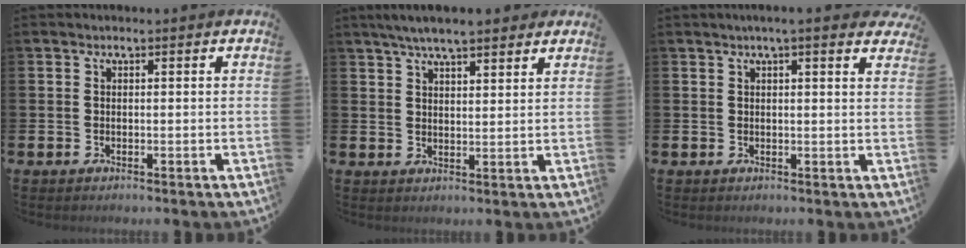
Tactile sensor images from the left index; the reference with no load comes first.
{"total": 5.5, "force": [5.0, 0.8, 2.1], "torque": [-0.051, -0.011, 0.090]}
{"total": 2.5, "force": [2.2, -0.1, 1.1], "torque": [-0.015, -0.009, 0.036]}